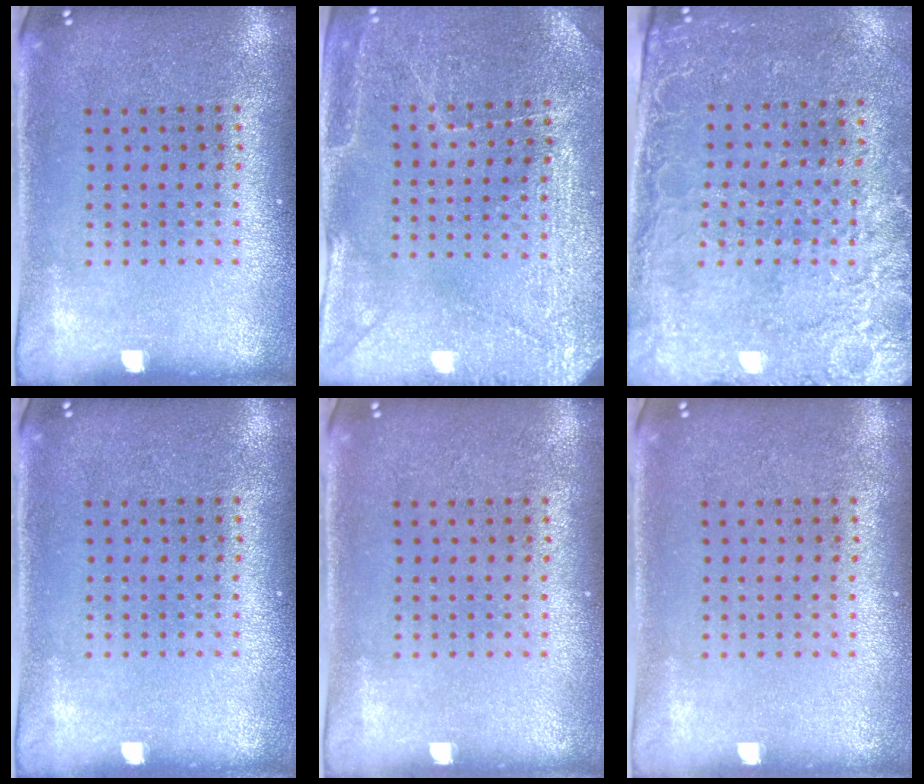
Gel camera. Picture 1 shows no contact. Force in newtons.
{"total": 2.9, "press": 2.9, "slide": 0.3}
{"total": 2.6, "press": 2.4, "slide": 1.1}
{"total": 0.0}
{"total": 0.0}
{"total": 0.0}